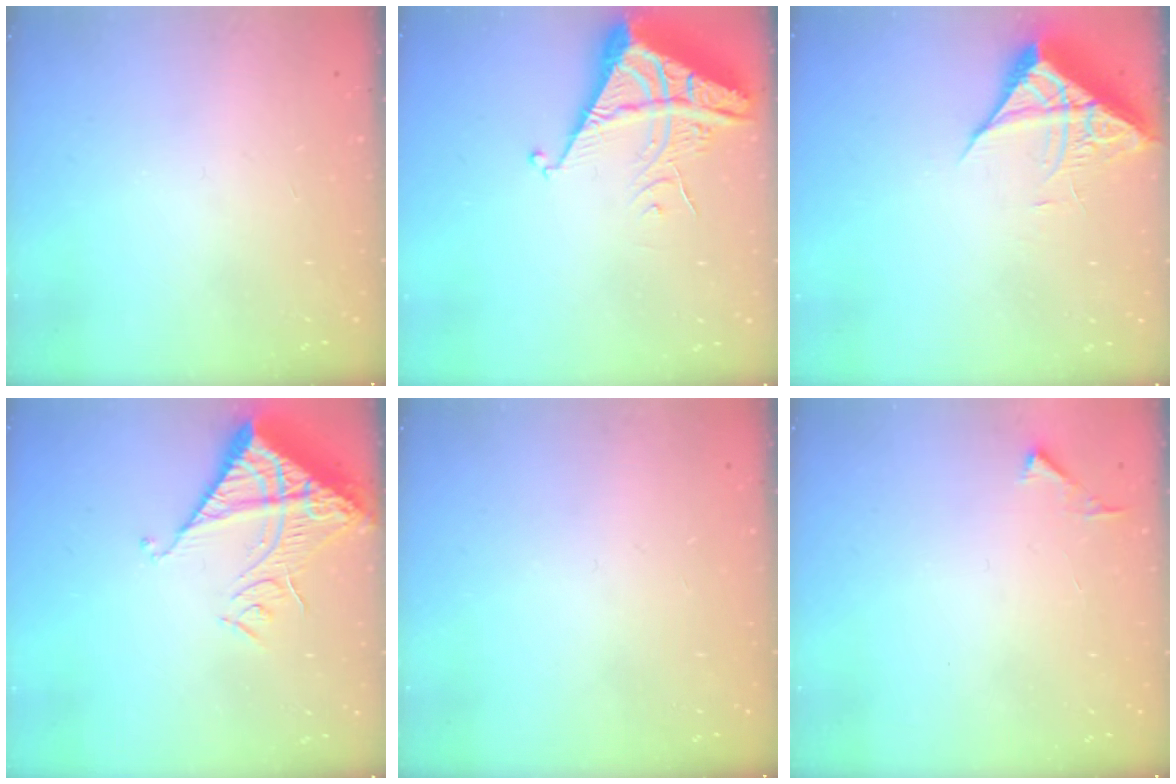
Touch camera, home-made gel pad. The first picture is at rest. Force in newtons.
{"total": 6.6, "press": 6.6, "slide": 0.6}
{"total": 7.3, "press": 7.2, "slide": 0.3}
{"total": 13.1, "press": 13.0, "slide": 1.7}
{"total": 0.0}
{"total": 2.8, "press": 2.8, "slide": 0.3}